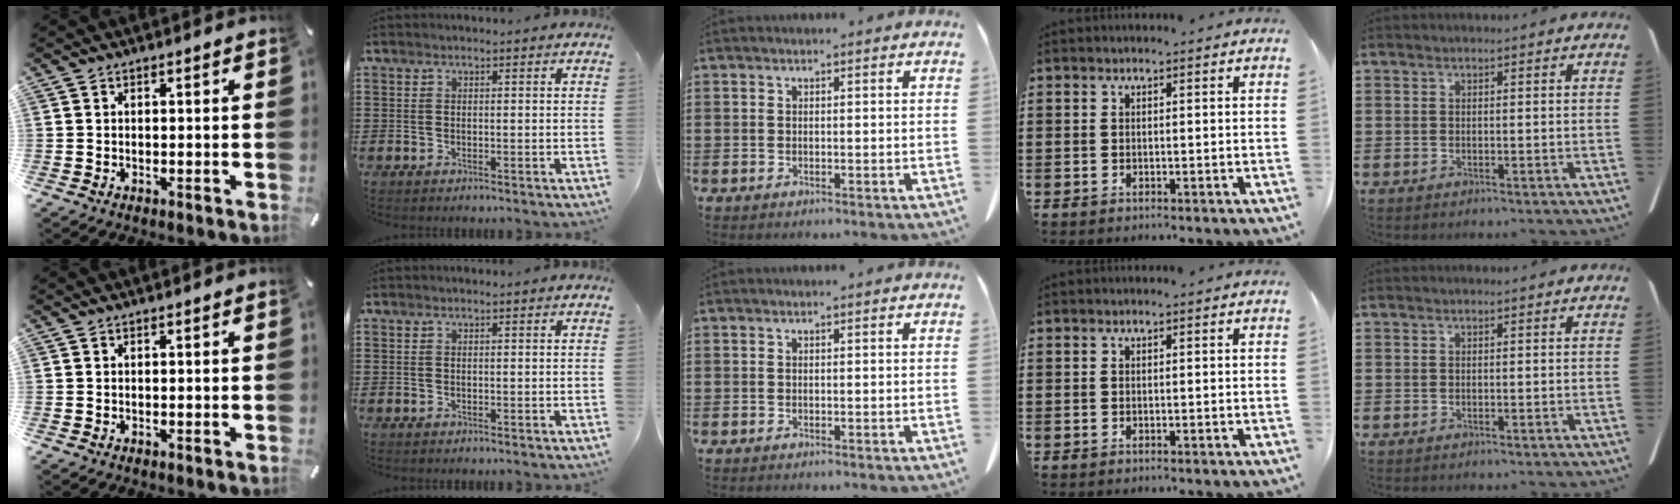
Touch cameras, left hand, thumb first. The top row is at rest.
{}